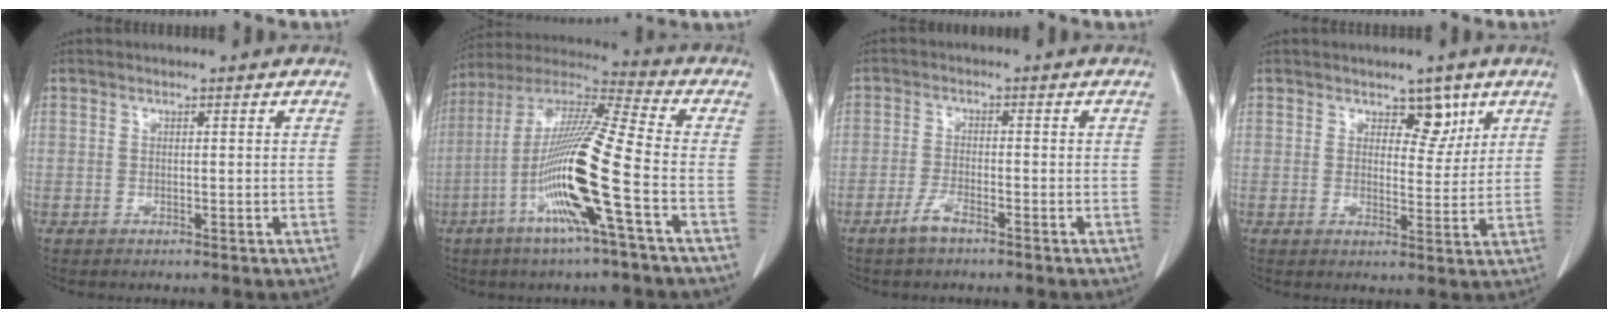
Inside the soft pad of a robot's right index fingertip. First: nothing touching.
{"total": 17.3, "force": [-5.6, -0.7, 16.3], "torque": [-0.326, -0.009, -0.117]}
{"total": 3.0, "force": [-2.2, 0.5, 2.0], "torque": [-0.043, -0.002, -0.043]}
{"total": 4.1, "force": [2.6, 2.3, 2.3], "torque": [-0.018, -0.004, 0.037]}